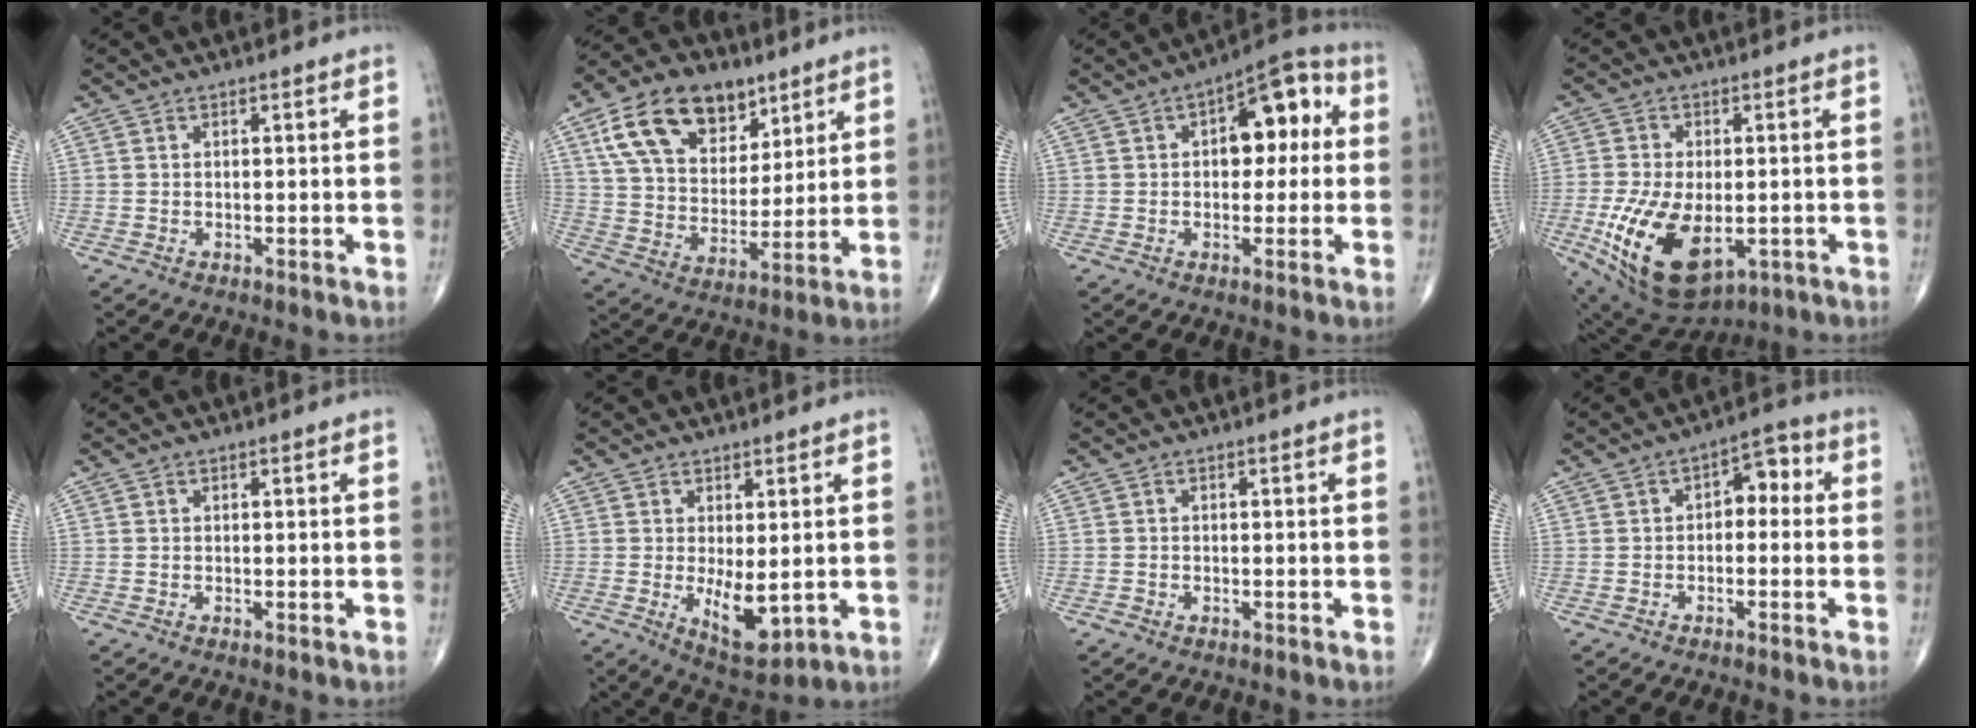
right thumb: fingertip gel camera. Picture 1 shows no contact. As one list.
[{"total": 18.8, "force": [9.8, 11.7, 11.0], "torque": [-0.154, -0.029, 0.174]}, {"total": 11.5, "force": [2.1, 6.3, 9.5], "torque": [-0.091, 0.029, 0.019]}, {"total": 17.0, "force": [-4.5, 9.3, 13.5], "torque": [-0.260, -0.009, -0.051]}, {"total": 0.0}, {"total": 7.2, "force": [-0.5, 3.1, 6.5], "torque": [-0.087, -0.020, 0.006]}, {"total": 0.6, "force": [-0.4, 0.5, 0.2], "torque": [0.001, 0.002, -0.010]}, {"total": 5.5, "force": [0.1, 3.4, 4.3], "torque": [-0.034, 0.025, -0.011]}]